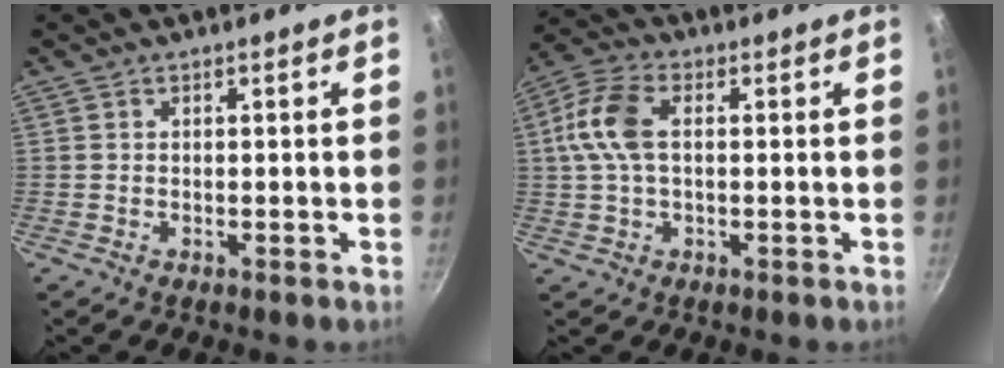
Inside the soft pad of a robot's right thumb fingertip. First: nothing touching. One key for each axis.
{"total": 9.5, "fx": 1.1, "fy": 5.5, "fz": 7.6, "tx": -0.159, "ty": 0.020, "tz": 0.013}